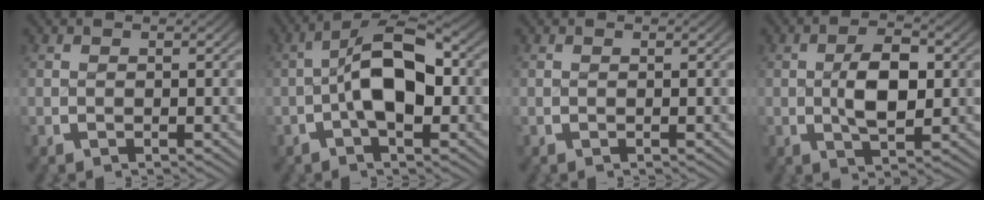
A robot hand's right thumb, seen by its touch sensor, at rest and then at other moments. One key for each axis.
{"total": 8.1, "fx": 0.0, "fy": 4.4, "fz": 6.9, "tx": -0.117, "ty": -0.010, "tz": 0.000}
{"total": 0.0}
{"total": 5.3, "fx": -0.1, "fy": 2.9, "fz": 4.4, "tx": -0.084, "ty": -0.009, "tz": 0.002}